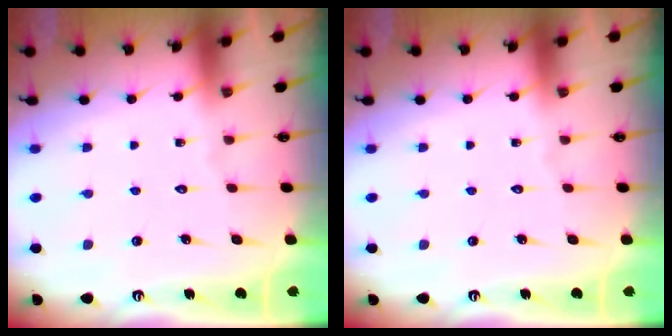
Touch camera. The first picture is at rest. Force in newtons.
{"total": 0.0}